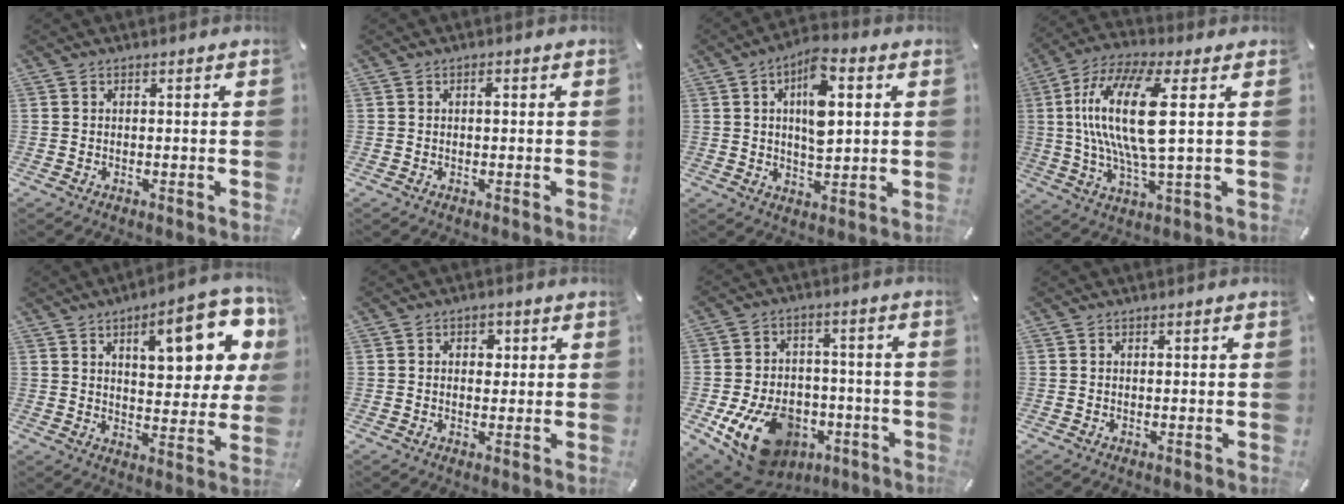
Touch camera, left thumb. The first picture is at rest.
{"total": 1.0, "force": [0.1, 0.5, 0.9], "torque": [-0.019, 0.003, 0.000]}
{"total": 11.1, "force": [3.2, 5.2, 9.2], "torque": [-0.146, -0.008, 0.048]}
{"total": 18.6, "force": [2.9, 5.5, 17.5], "torque": [-0.368, -0.012, 0.036]}
{"total": 18.1, "force": [7.6, 7.3, 14.7], "torque": [-0.195, -0.026, 0.115]}
{"total": 3.2, "force": [0.5, 2.5, 1.9], "torque": [-0.008, -0.005, -0.002]}
{"total": 16.1, "force": [-7.0, 11.2, 9.2], "torque": [-0.158, 0.043, -0.103]}
{"total": 0.0}